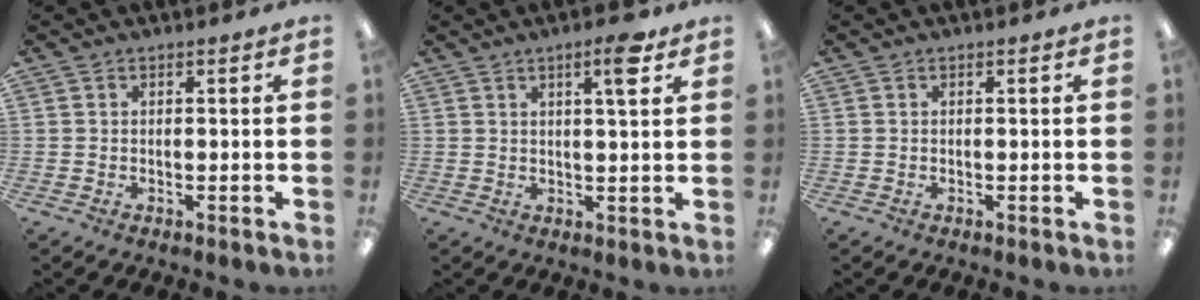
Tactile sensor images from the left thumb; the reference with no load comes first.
{"total": 6.2, "force": [3.6, 1.1, 4.9], "torque": [-0.066, -0.013, 0.051]}
{"total": 0.0}